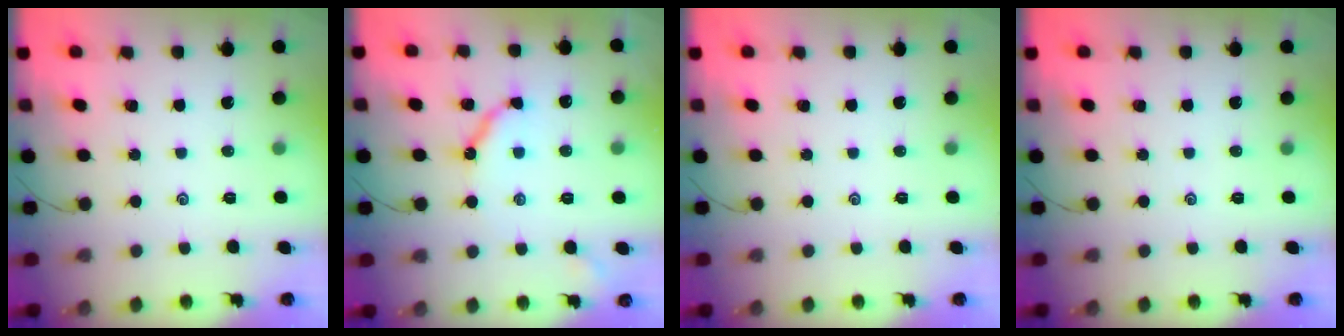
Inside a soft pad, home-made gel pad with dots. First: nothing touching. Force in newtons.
{"total": 9.3, "press": 9.2, "slide": 1.1}
{"total": 0.0}
{"total": 0.0}